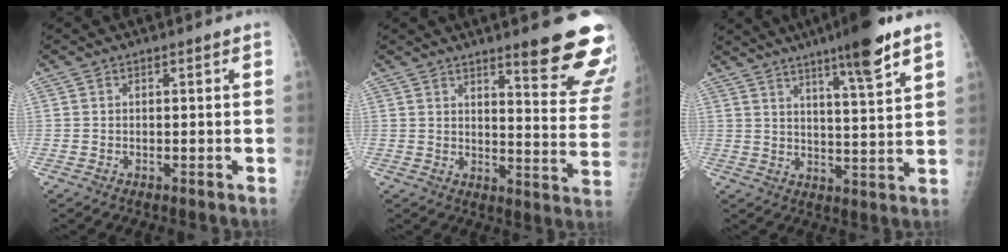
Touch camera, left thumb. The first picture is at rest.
{"total": 16.0, "force": [11.1, 2.5, 11.2], "torque": [-0.108, -0.081, 0.141]}
{"total": 11.8, "force": [7.7, 0.8, 8.9], "torque": [-0.135, -0.039, 0.120]}